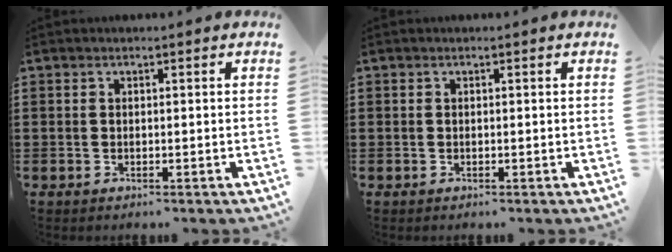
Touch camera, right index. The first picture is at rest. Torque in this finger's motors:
{"motor_torque": [0.11, 0.49, 0.00, 0.01]}